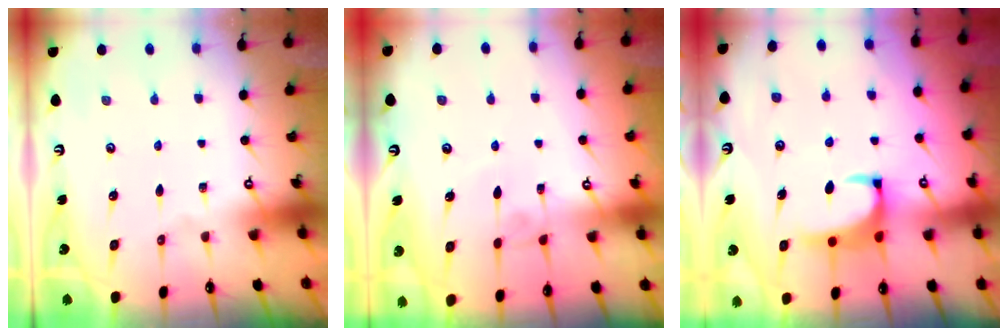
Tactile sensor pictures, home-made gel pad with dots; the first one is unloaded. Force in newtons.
{"total": 3.2, "press": 3.2, "slide": 0.2}
{"total": 2.1, "press": 1.9, "slide": 0.9}